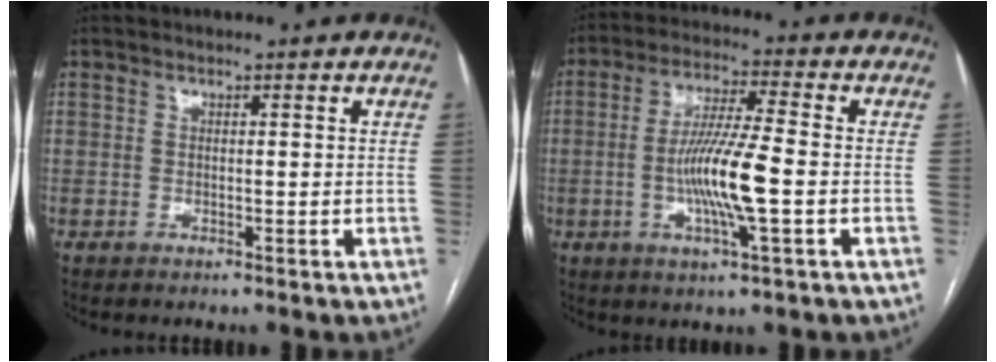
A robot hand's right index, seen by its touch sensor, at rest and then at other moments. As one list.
[{"total": 10.5, "force": [-2.0, 0.4, 10.3], "torque": [-0.201, -0.006, -0.042]}]